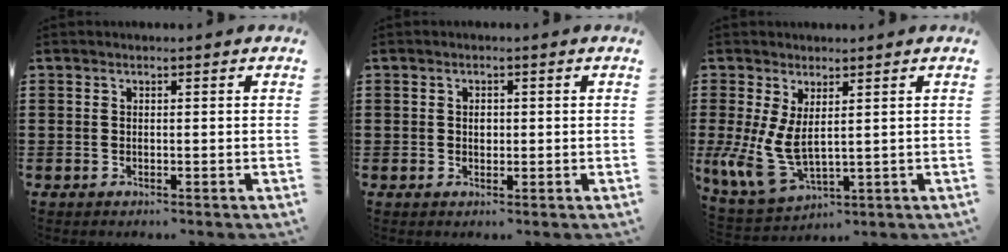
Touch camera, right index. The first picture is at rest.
{"total": 1.3, "force": [0.2, 0.9, 1.0], "torque": [-0.021, 0.006, 0.002]}
{"total": 7.7, "force": [0.8, 4.1, 6.4], "torque": [-0.171, -0.024, 0.017]}